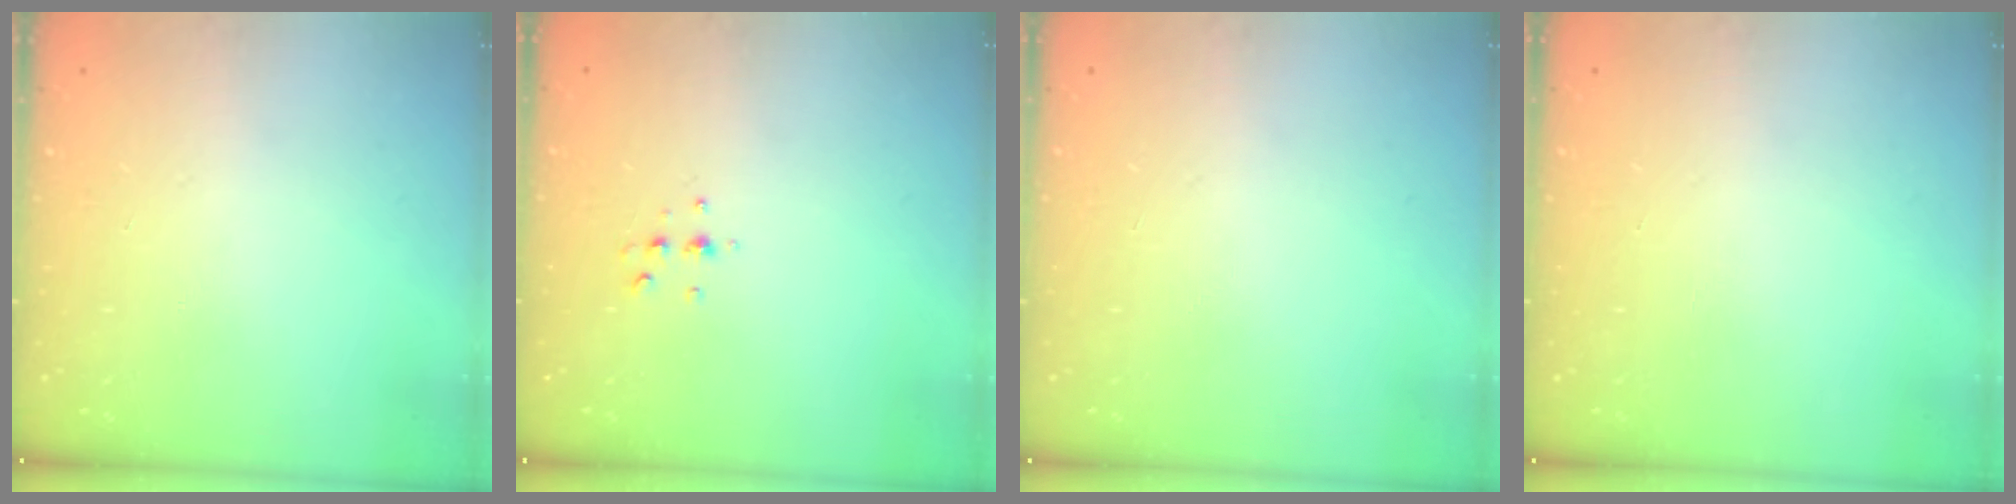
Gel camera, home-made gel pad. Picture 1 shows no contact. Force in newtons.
{"total": 4.7, "press": 4.6, "slide": 1.0}
{"total": 0.0}
{"total": 0.0}